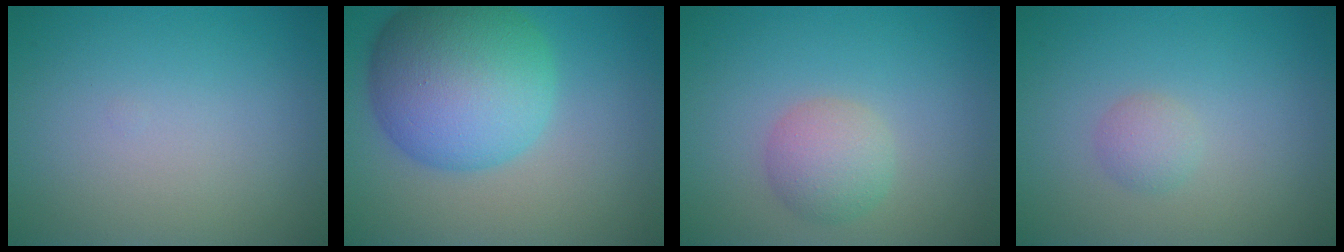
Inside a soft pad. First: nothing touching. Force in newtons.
{"total": 10.9, "press": 10.9, "slide": 0.2}
{"total": 2.9, "press": 2.9, "slide": 0.0}
{"total": 1.3, "press": 1.3, "slide": 0.1}